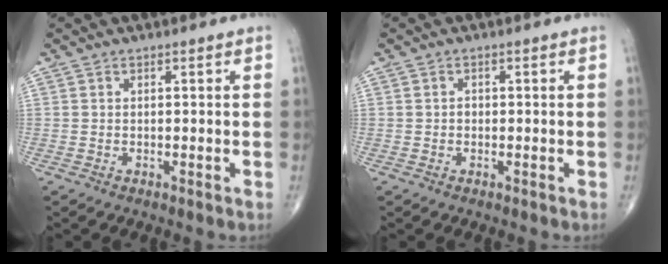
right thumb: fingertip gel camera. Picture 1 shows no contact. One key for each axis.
{"total": 0.7, "fx": -0.2, "fy": 0.6, "fz": 0.4, "tx": -0.001, "ty": 0.001, "tz": -0.006}